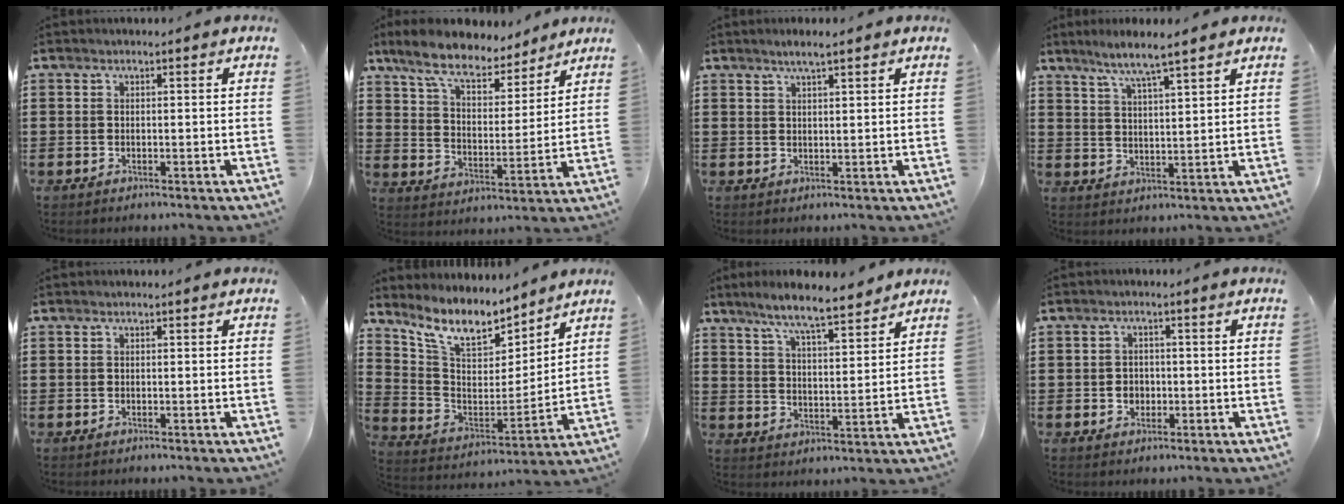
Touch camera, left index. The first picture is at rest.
{"total": 9.1, "force": [7.7, 2.3, 4.2], "torque": [-0.113, -0.032, 0.139]}
{"total": 2.4, "force": [1.8, 0.2, 1.6], "torque": [-0.033, 0.003, 0.032]}
{"total": 5.0, "force": [4.3, -0.5, 2.7], "torque": [-0.066, -0.014, 0.072]}
{"total": 0.0}
{"total": 10.6, "force": [8.9, 3.5, 4.6], "torque": [-0.131, -0.046, 0.162]}
{"total": 7.2, "force": [6.3, 0.4, 3.3], "torque": [-0.086, -0.026, 0.111]}
{"total": 2.1, "force": [-0.5, 1.9, 0.9], "torque": [-0.022, 0.003, -0.012]}